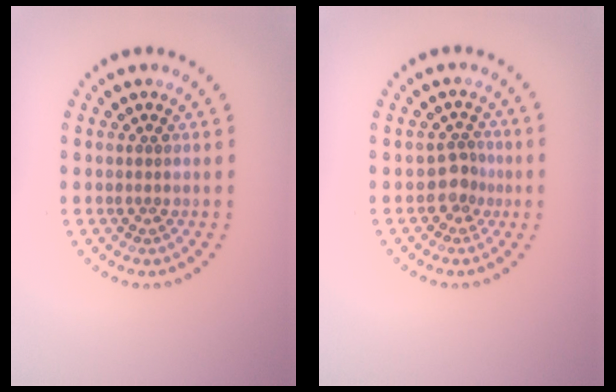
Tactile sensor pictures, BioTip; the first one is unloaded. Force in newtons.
{"total": 2.0, "press": 1.5, "slide": 1.3}